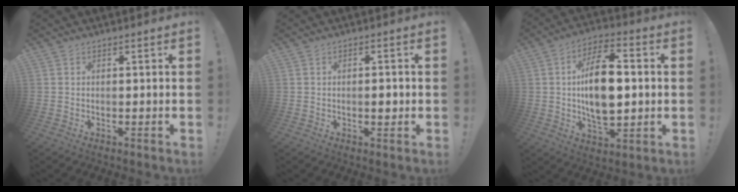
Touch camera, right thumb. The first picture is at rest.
{"total": 2.2, "force": [-0.5, 1.0, 1.9], "torque": [-0.016, -0.002, -0.012]}
{"total": 16.3, "force": [0.8, 8.5, 13.8], "torque": [-0.236, 0.005, 0.006]}